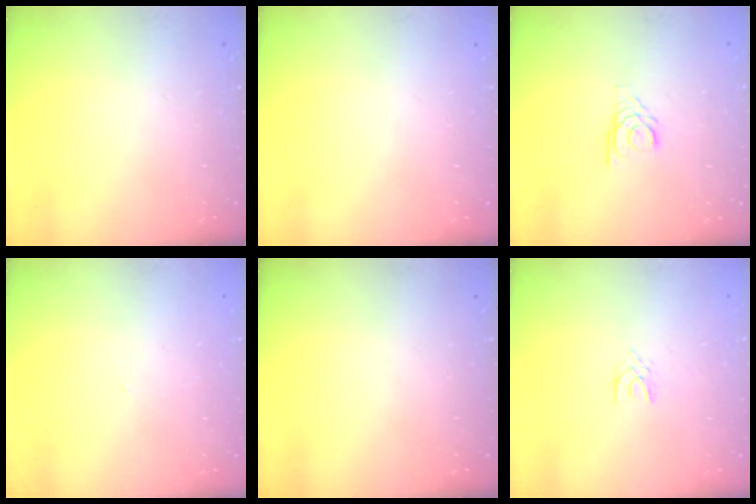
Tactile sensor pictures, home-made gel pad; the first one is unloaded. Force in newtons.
{"total": 0.0}
{"total": 2.7, "press": 2.7, "slide": 0.3}
{"total": 2.8, "press": 2.8, "slide": 0.5}
{"total": 0.0}
{"total": 2.5, "press": 2.5, "slide": 0.3}